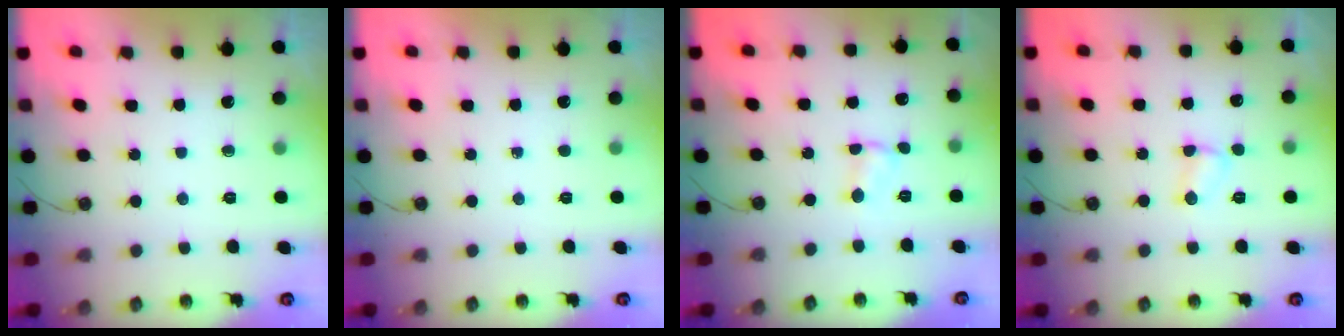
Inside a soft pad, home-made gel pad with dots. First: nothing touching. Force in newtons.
{"total": 0.0}
{"total": 2.5, "press": 2.5, "slide": 0.4}
{"total": 4.9, "press": 4.9, "slide": 0.5}